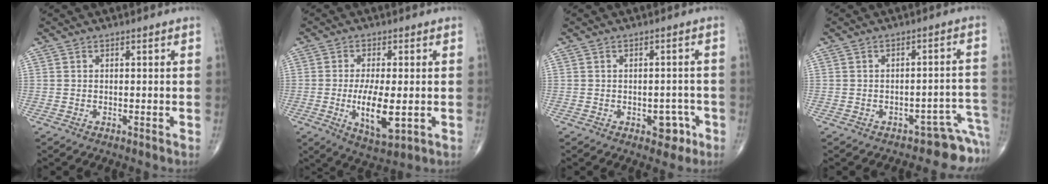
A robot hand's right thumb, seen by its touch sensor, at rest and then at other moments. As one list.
[{"total": 9.8, "force": [-1.5, 3.5, 9.0], "torque": [-0.160, -0.020, -0.020]}, {"total": 4.1, "force": [-1.8, 2.6, 2.5], "torque": [-0.009, 0.014, -0.020]}, {"total": 5.9, "force": [-4.9, 2.9, 1.4], "torque": [0.032, 0.090, -0.062]}]